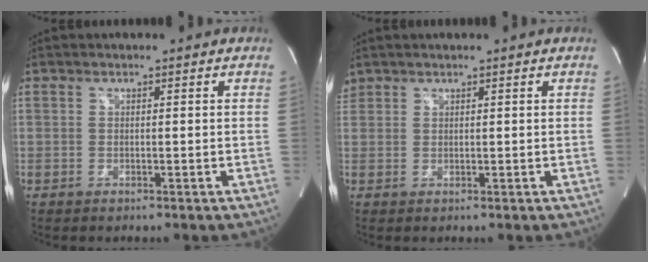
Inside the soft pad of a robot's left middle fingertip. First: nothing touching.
{"total": 1.7, "force": [1.4, 0.9, 0.1], "torque": [-0.004, 0.016, 0.030]}